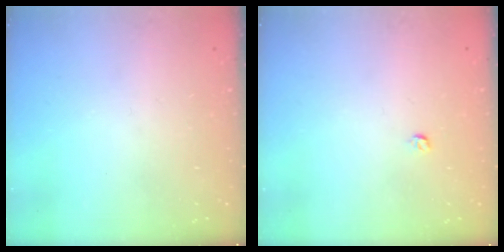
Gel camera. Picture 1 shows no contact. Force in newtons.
{"total": 3.0, "press": 2.9, "slide": 0.4}